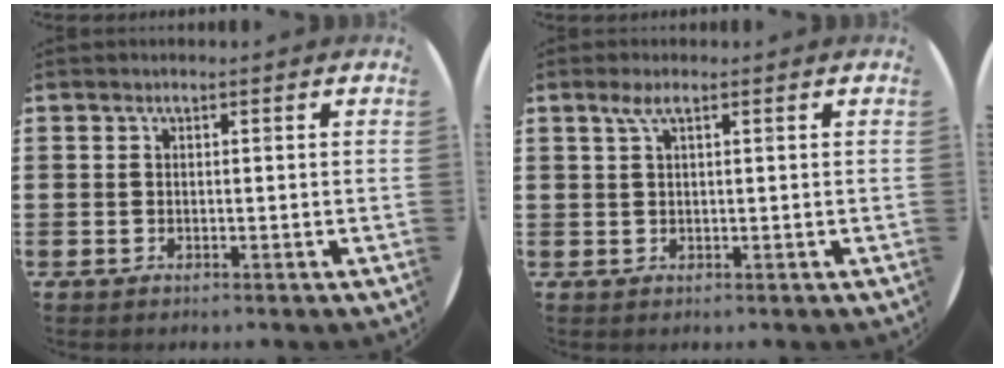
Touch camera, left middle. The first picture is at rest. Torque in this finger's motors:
{"motor_torque": [0.69, -0.04, 0.17, 0.01]}